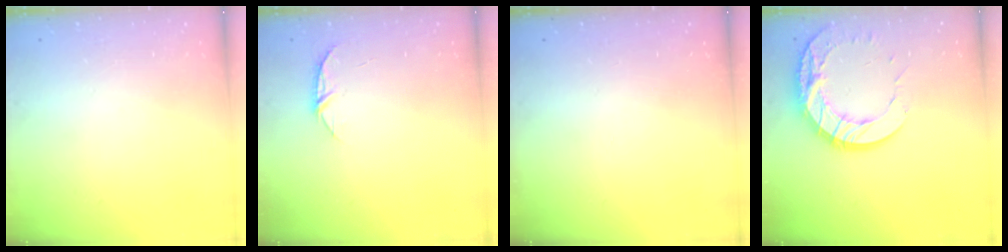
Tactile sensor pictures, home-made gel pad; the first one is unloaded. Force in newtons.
{"total": 5.4, "press": 5.4, "slide": 0.6}
{"total": 0.0}
{"total": 14.8, "press": 14.7, "slide": 1.1}